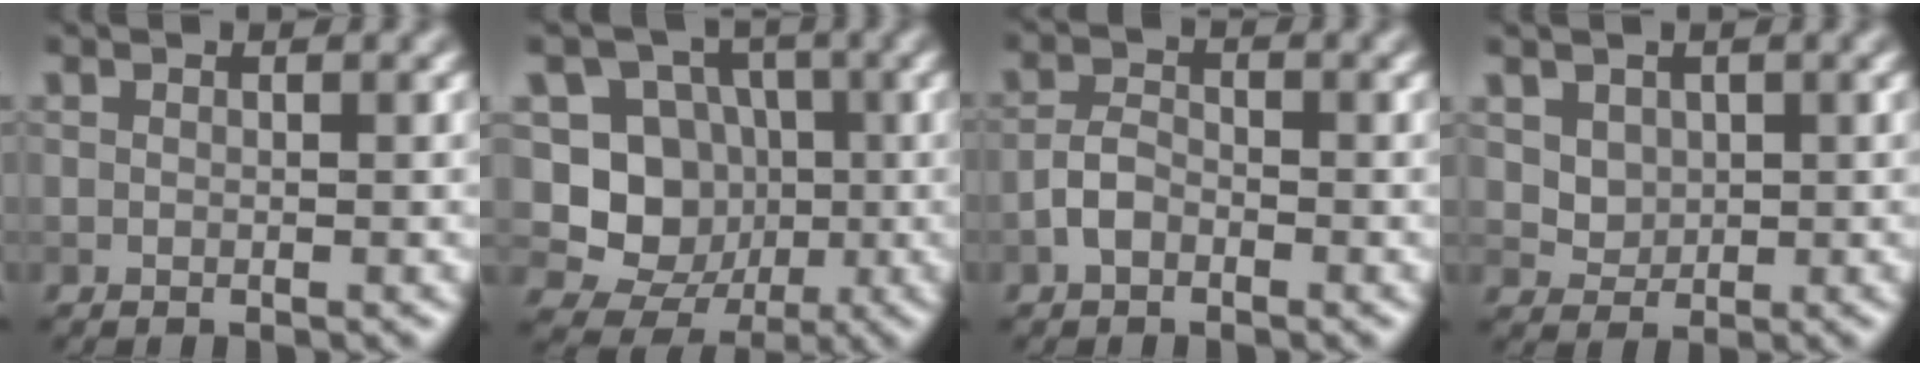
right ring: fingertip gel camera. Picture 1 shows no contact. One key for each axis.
{"total": 7.9, "fx": -0.7, "fy": 7.2, "fz": 3.1, "tx": -0.041, "ty": -0.009, "tz": -0.034}
{"total": 2.1, "fx": -1.2, "fy": 1.2, "fz": 1.3, "tx": -0.025, "ty": 0.006, "tz": -0.029}
{"total": 2.6, "fx": 1.2, "fy": 2.0, "fz": 1.2, "tx": -0.037, "ty": -0.004, "tz": 0.043}